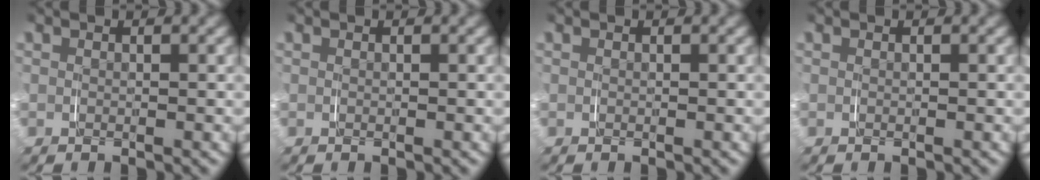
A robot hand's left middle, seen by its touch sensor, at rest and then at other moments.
{"total": 0.0}
{"total": 0.0}
{"total": 0.0}